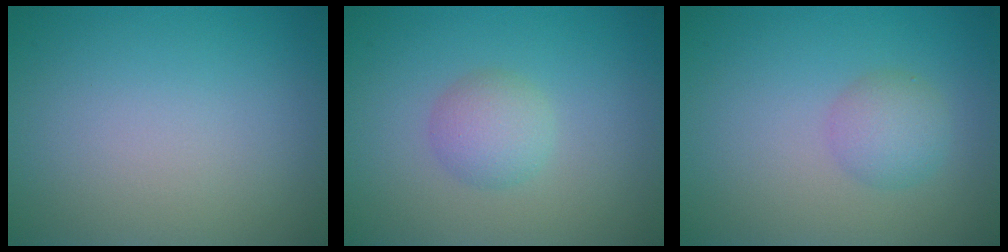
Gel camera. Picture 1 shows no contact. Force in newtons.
{"total": 2.4, "press": 2.4, "slide": 0.1}
{"total": 2.3, "press": 2.3, "slide": 0.0}